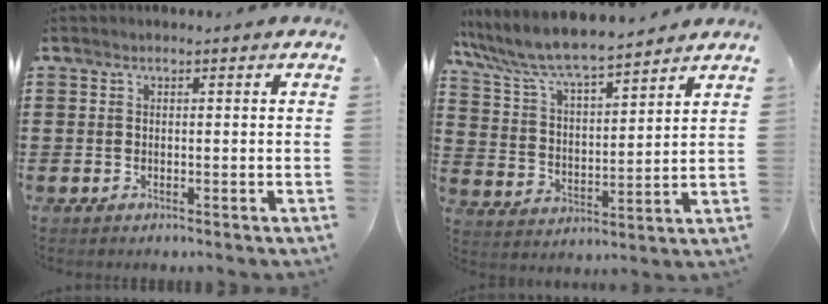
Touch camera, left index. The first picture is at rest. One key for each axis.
{"total": 7.6, "fx": 7.0, "fy": 0.9, "fz": 2.8, "tx": -0.085, "ty": -0.039, "tz": 0.121}